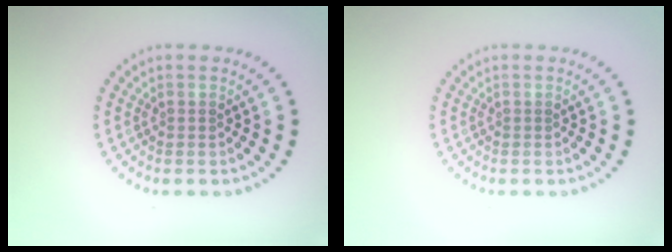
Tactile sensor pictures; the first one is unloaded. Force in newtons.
{"total": 0.0}